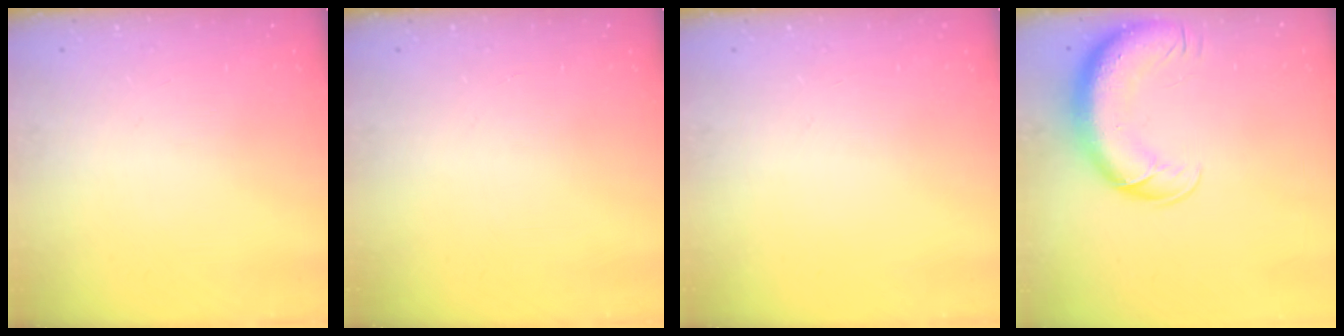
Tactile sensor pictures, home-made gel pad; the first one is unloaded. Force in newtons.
{"total": 0.0}
{"total": 0.0}
{"total": 13.5, "press": 13.1, "slide": 3.3}